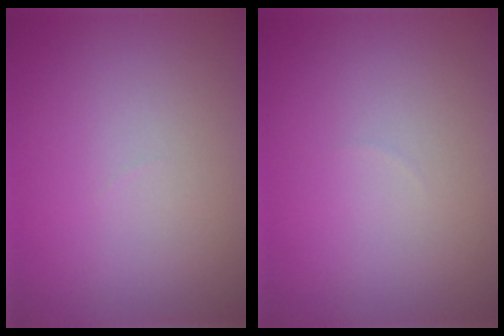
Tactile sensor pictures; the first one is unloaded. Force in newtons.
{"total": 0.0}